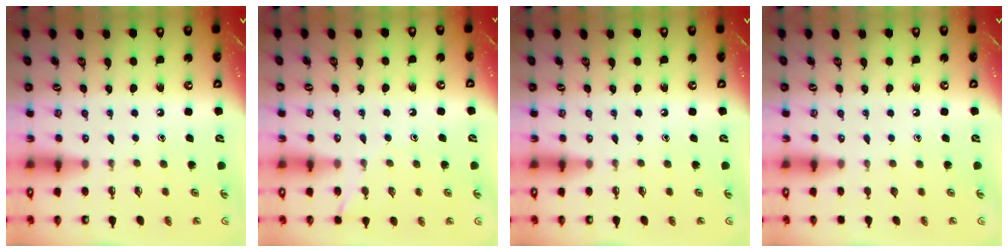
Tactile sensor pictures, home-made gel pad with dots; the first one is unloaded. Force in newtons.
{"total": 5.9, "press": 5.9, "slide": 0.6}
{"total": 0.0}
{"total": 0.0}